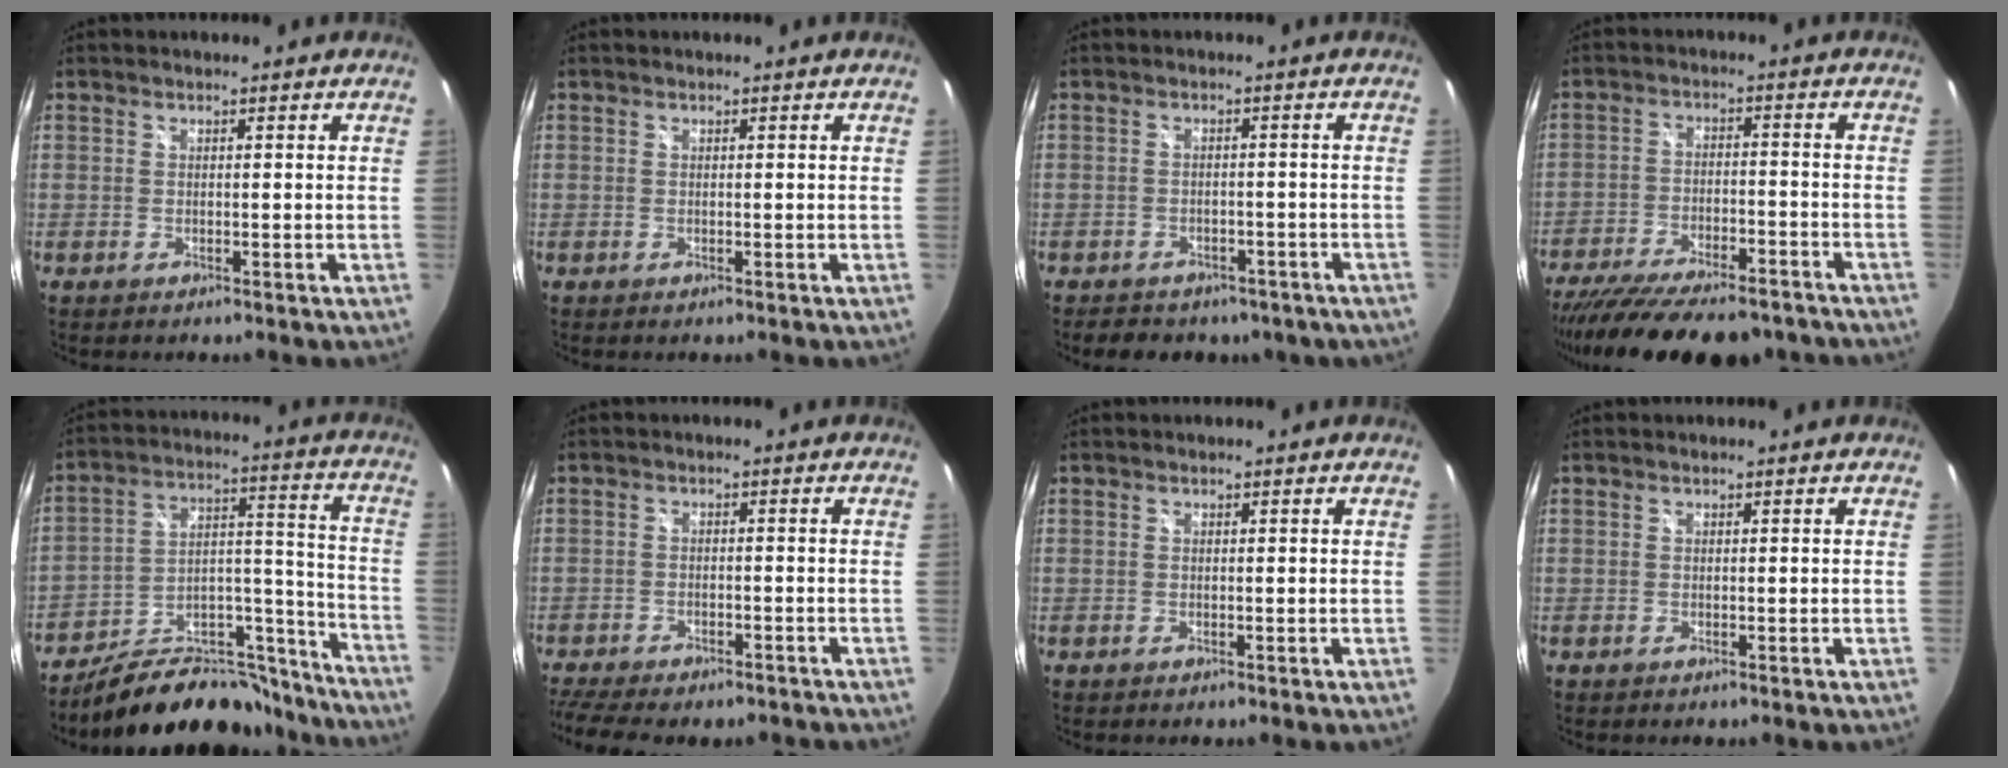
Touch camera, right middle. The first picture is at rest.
{"total": 0.0}
{"total": 10.3, "force": [-7.5, 5.8, 4.1], "torque": [-0.090, 0.003, -0.087]}
{"total": 21.6, "force": [-17.9, 6.3, 10.4], "torque": [-0.204, -0.039, -0.260]}
{"total": 21.4, "force": [-18.1, 8.2, 8.0], "torque": [-0.115, 0.063, -0.254]}
{"total": 11.9, "force": [-9.9, 3.6, 5.4], "torque": [-0.128, -0.031, -0.150]}
{"total": 0.0}
{"total": 0.0}